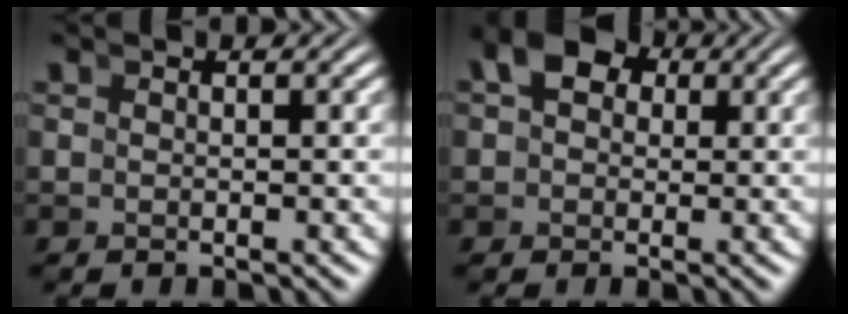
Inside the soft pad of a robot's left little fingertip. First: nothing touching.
{"total": 5.9, "force": [2.2, 4.4, 3.3], "torque": [-0.048, 0.015, 0.024]}